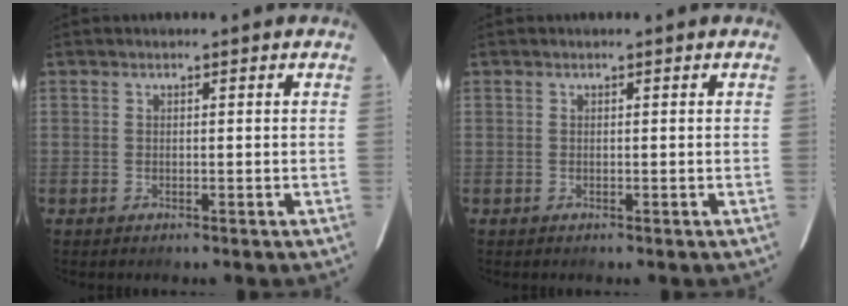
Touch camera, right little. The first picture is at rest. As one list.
[{"total": 0.0}]